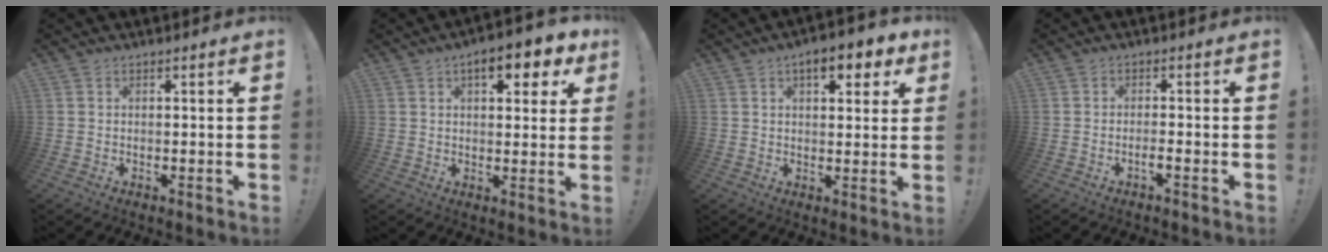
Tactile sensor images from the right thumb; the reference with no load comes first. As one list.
[{"total": 8.9, "force": [4.3, 3.8, 6.8], "torque": [-0.080, -0.014, 0.067]}, {"total": 8.1, "force": [4.2, 3.6, 5.9], "torque": [-0.072, -0.012, 0.069]}, {"total": 2.2, "force": [-1.4, -0.4, 1.6], "torque": [-0.034, -0.004, -0.024]}]